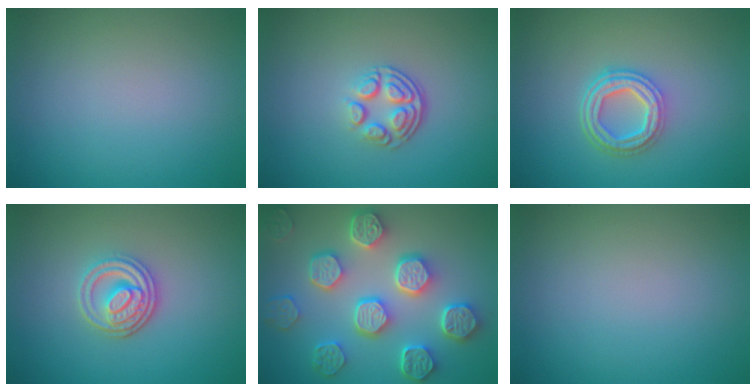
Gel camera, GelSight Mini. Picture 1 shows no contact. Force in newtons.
{"total": 3.7, "press": 2.5, "slide": 2.7}
{"total": 4.4, "press": 3.3, "slide": 2.8}
{"total": 3.6, "press": 3.1, "slide": 1.9}
{"total": 8.1, "press": 6.5, "slide": 4.8}
{"total": 0.0}